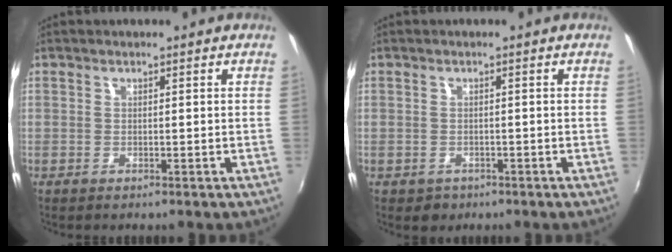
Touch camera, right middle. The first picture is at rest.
{"total": 1.8, "force": [-1.0, 1.4, 0.3], "torque": [-0.010, -0.004, -0.012]}